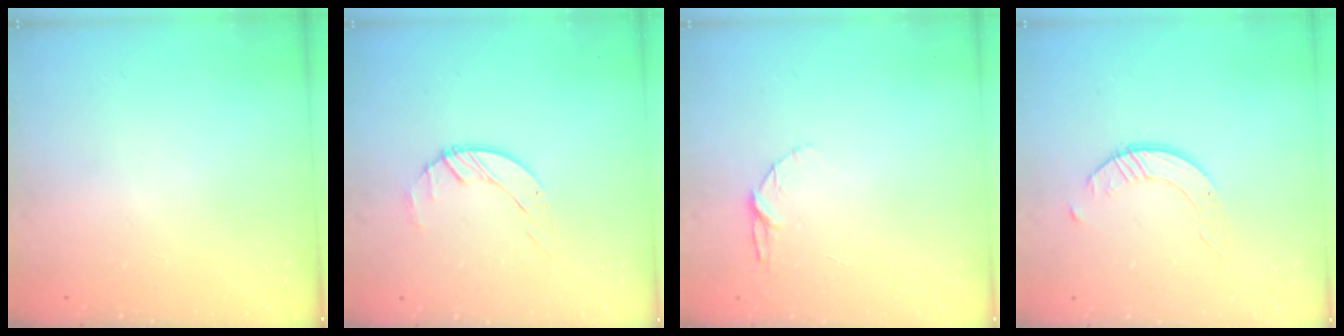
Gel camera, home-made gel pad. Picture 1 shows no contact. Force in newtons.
{"total": 1.4, "press": 1.4, "slide": 0.2}
{"total": 5.2, "press": 5.2, "slide": 0.6}
{"total": 2.4, "press": 2.4, "slide": 0.3}